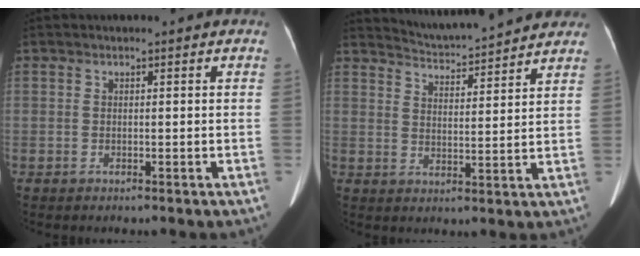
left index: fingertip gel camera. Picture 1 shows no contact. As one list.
[{"total": 11.5, "force": [11.1, 0.7, 2.9], "torque": [-0.053, 0.016, 0.155]}]